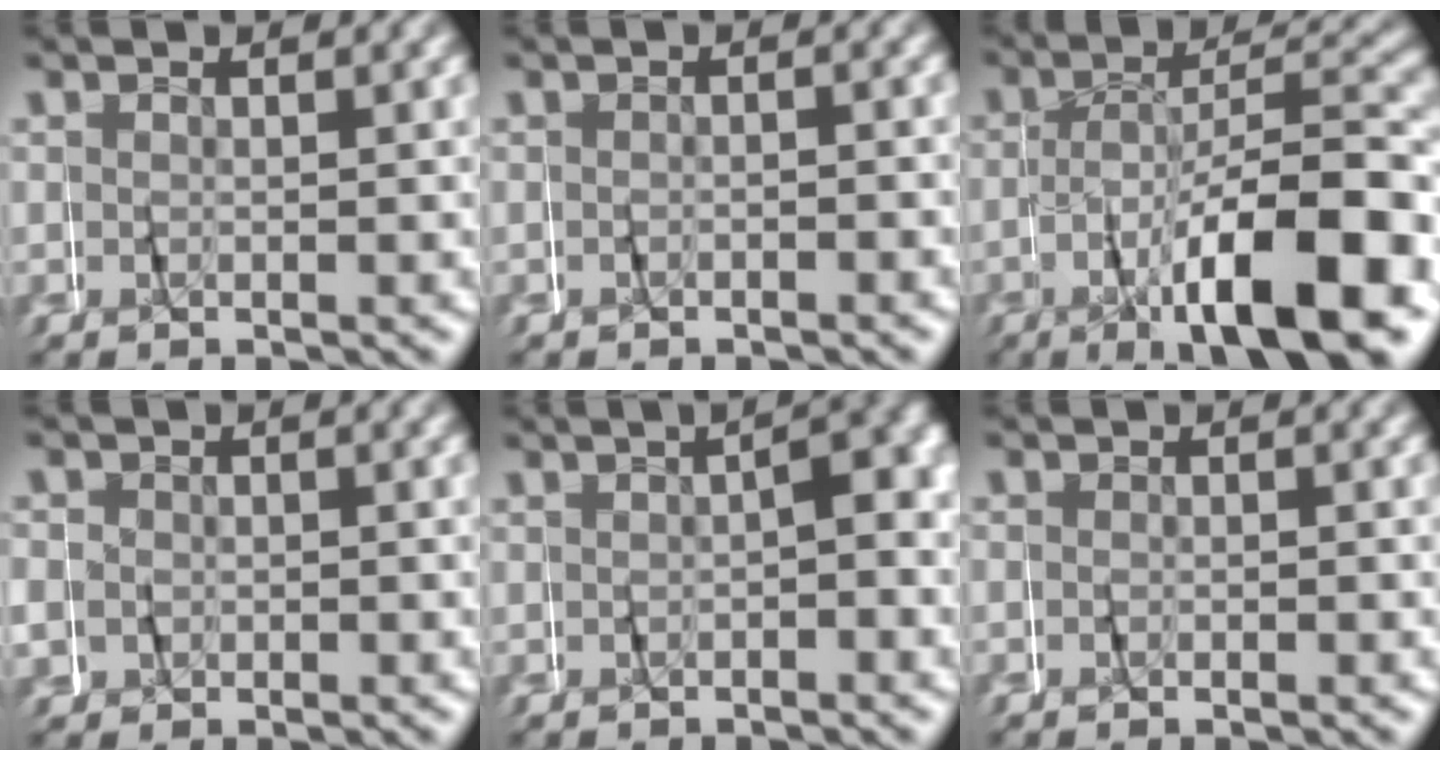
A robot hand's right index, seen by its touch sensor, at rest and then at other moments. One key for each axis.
{"total": 1.0, "fx": -0.9, "fy": 0.1, "fz": 0.4, "tx": -0.011, "ty": 0.004, "tz": -0.017}
{"total": 11.6, "fx": -5.3, "fy": 4.2, "fz": 9.4, "tx": -0.141, "ty": -0.003, "tz": -0.078}
{"total": 3.7, "fx": -0.2, "fy": 3.6, "fz": 1.0, "tx": -0.030, "ty": -0.002, "tz": -0.005}
{"total": 3.1, "fx": -0.8, "fy": 1.0, "fz": 2.9, "tx": -0.025, "ty": 0.006, "tz": -0.012}
{"total": 0.9, "fx": -0.7, "fy": 0.5, "fz": 0.2, "tx": -0.005, "ty": -0.002, "tz": -0.013}